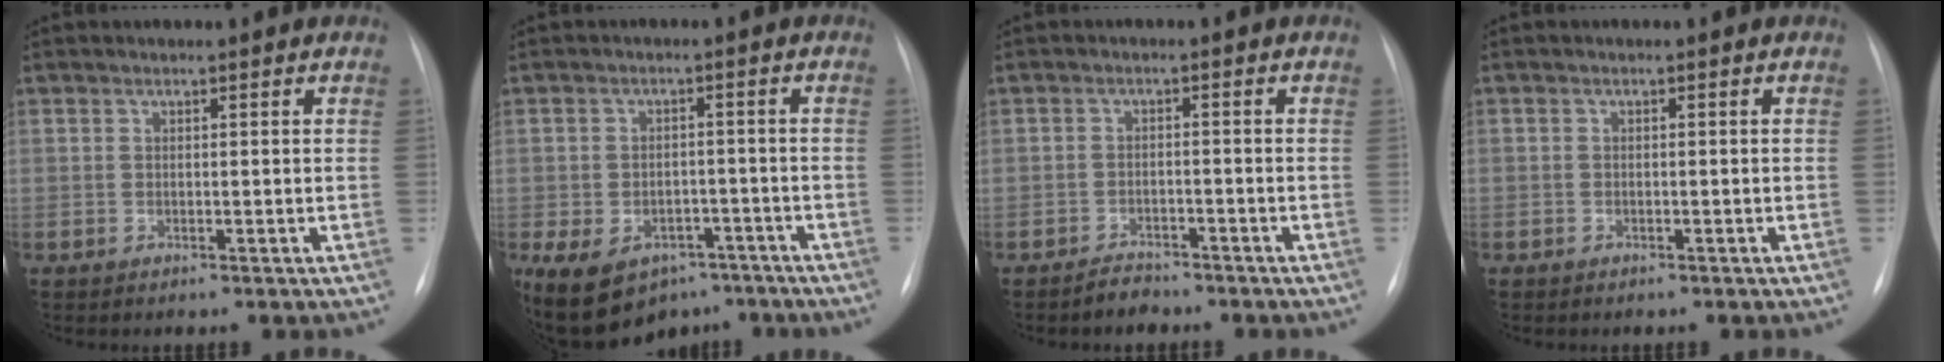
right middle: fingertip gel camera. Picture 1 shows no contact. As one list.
[{"total": 13.5, "force": [-8.1, 8.9, 6.0], "torque": [-0.122, 0.011, -0.113]}, {"total": 2.6, "force": [-2.4, 1.0, 0.4], "torque": [-0.012, 0.001, -0.037]}, {"total": 1.0, "force": [-0.5, 0.8, -0.1], "torque": [-0.003, 0.008, -0.009]}]